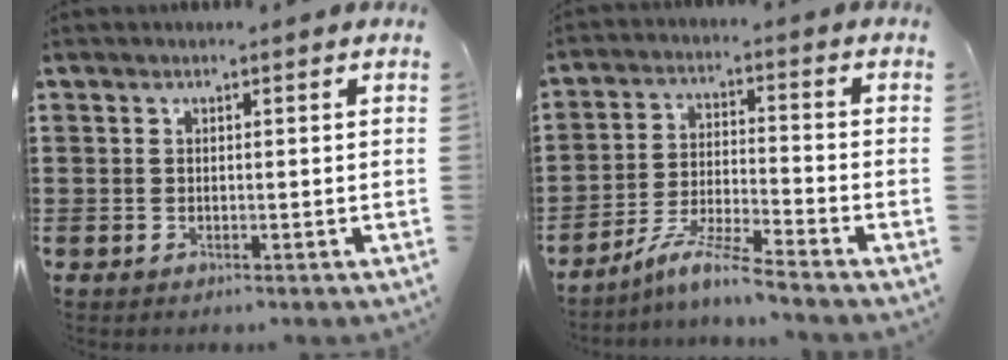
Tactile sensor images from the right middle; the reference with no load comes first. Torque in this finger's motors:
{"motor_torque": [2.14, 0.00, 0.24, 0.10]}